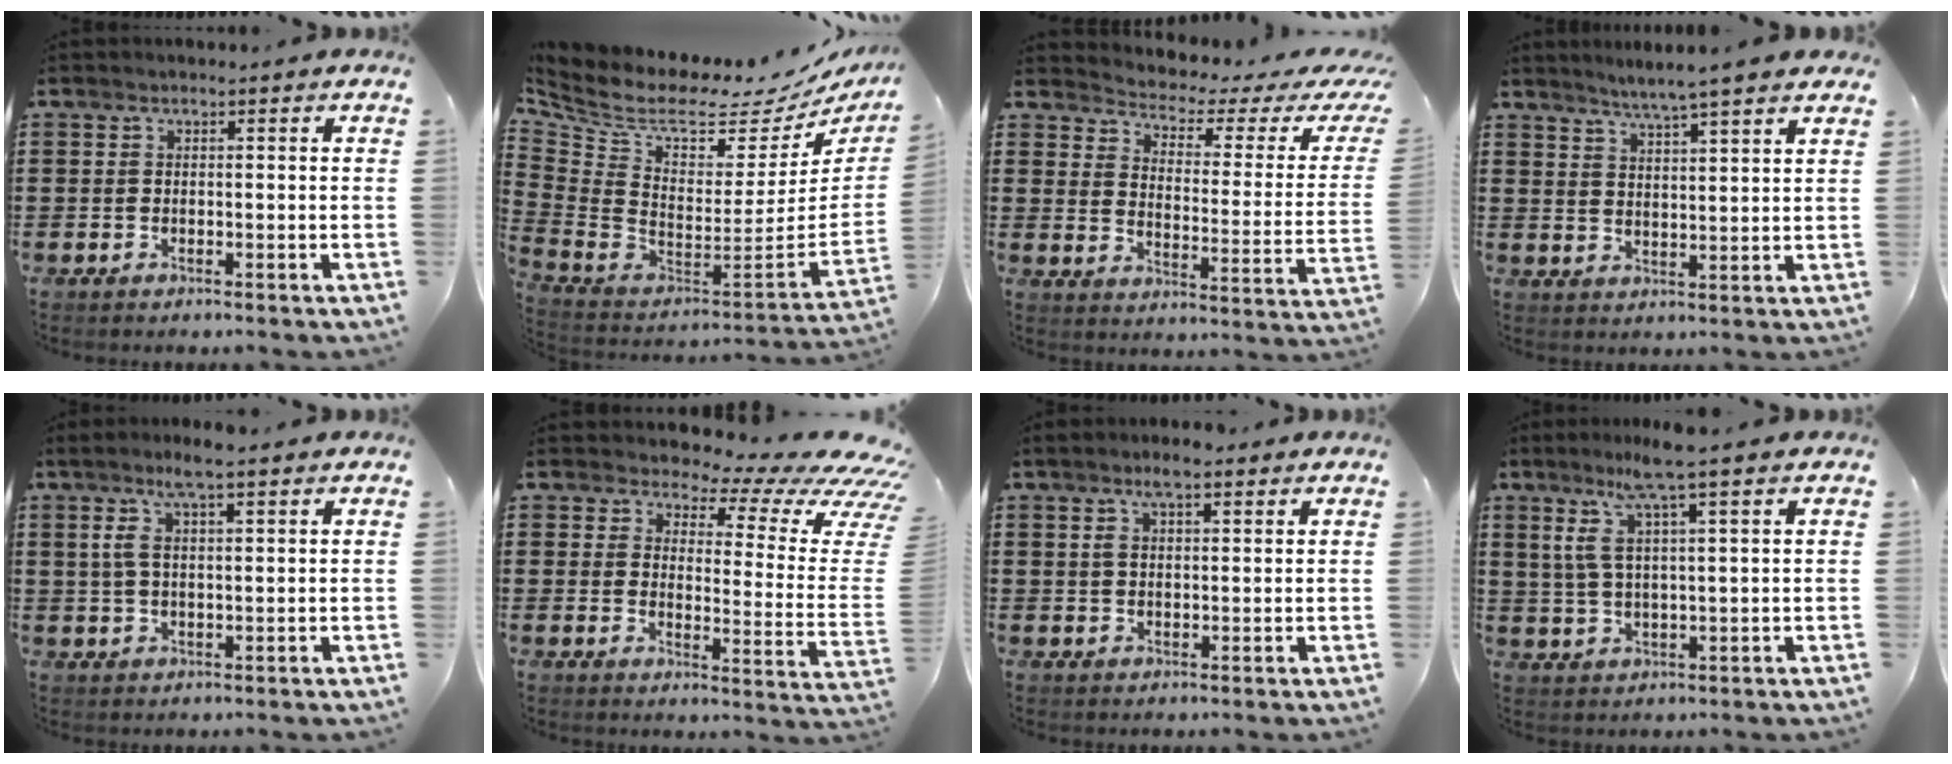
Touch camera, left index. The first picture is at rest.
{"total": 5.7, "force": [4.0, 2.2, 3.4], "torque": [-0.097, -0.053, 0.060]}
{"total": 2.2, "force": [1.7, 0.6, 1.3], "torque": [-0.043, -0.028, 0.018]}
{"total": 3.8, "force": [3.3, -0.9, 1.5], "torque": [-0.042, -0.018, 0.055]}
{"total": 5.6, "force": [2.7, 1.1, 4.7], "torque": [-0.106, 0.002, 0.043]}
{"total": 5.9, "force": [4.1, 2.1, 3.6], "torque": [-0.065, -0.044, 0.066]}
{"total": 3.9, "force": [2.3, 1.1, 3.0], "torque": [-0.063, 0.005, 0.039]}
{"total": 7.6, "force": [4.4, -0.1, 6.2], "torque": [-0.140, -0.006, 0.071]}